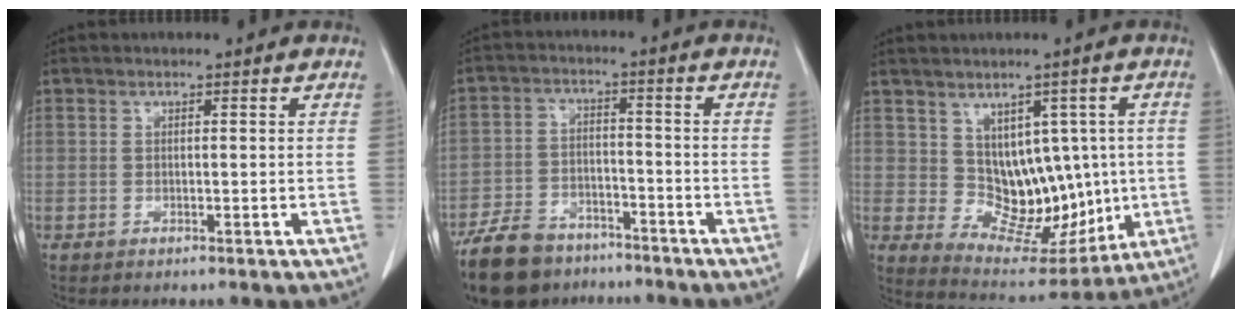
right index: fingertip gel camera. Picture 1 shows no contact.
{"total": 11.8, "force": [-9.3, 6.0, 4.2], "torque": [-0.087, -0.001, -0.152]}
{"total": 10.7, "force": [1.0, 7.8, 7.2], "torque": [-0.081, 0.027, 0.049]}